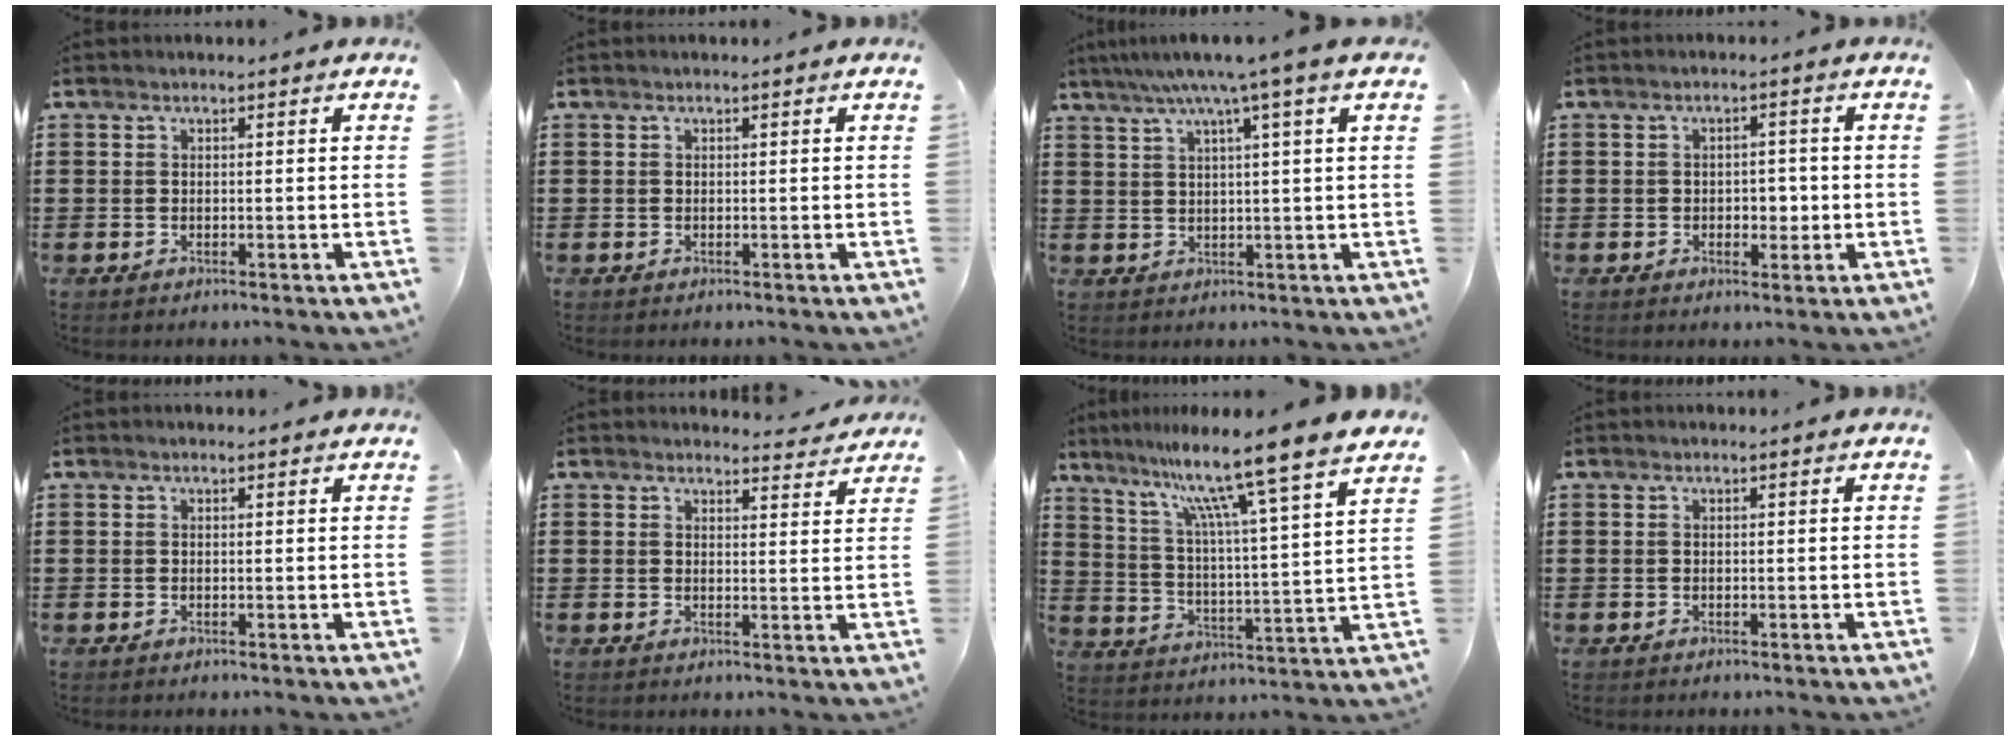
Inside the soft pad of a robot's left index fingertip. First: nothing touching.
{"total": 0.0}
{"total": 5.9, "force": [3.1, -0.7, 5.0], "torque": [-0.105, -0.007, 0.047]}
{"total": 3.0, "force": [-0.6, 2.1, 2.1], "torque": [-0.037, 0.003, -0.017]}
{"total": 0.0}
{"total": 3.0, "force": [2.9, 0.4, 0.4], "torque": [-0.001, -0.017, 0.050]}
{"total": 11.9, "force": [9.6, -1.0, 6.9], "torque": [-0.153, -0.066, 0.149]}
{"total": 0.0}